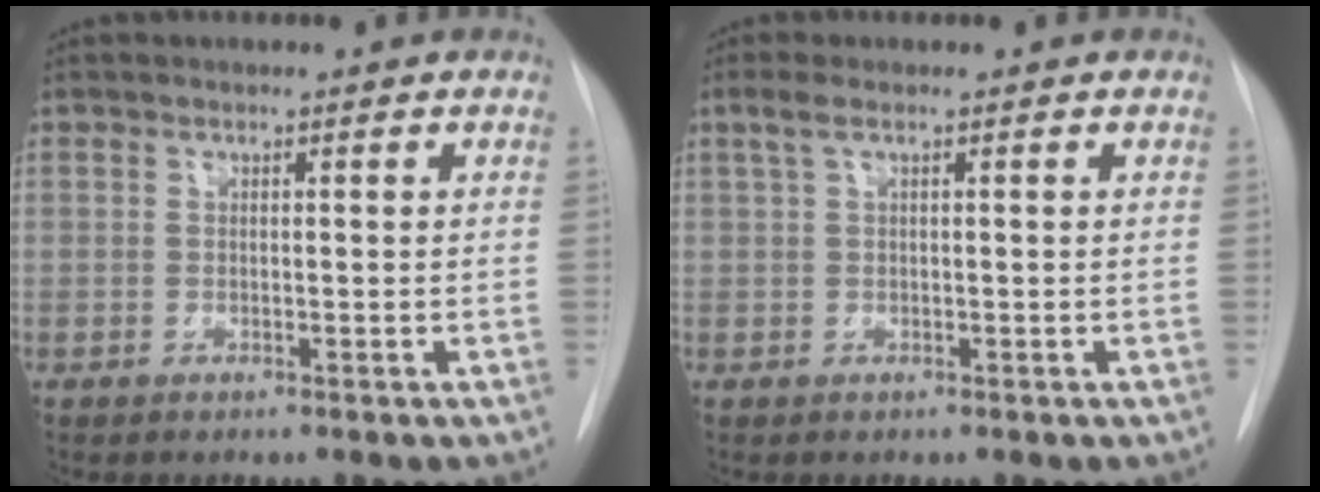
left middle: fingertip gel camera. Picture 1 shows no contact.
{"total": 1.7, "force": [0.9, 0.3, 1.5], "torque": [-0.043, 0.017, 0.022]}